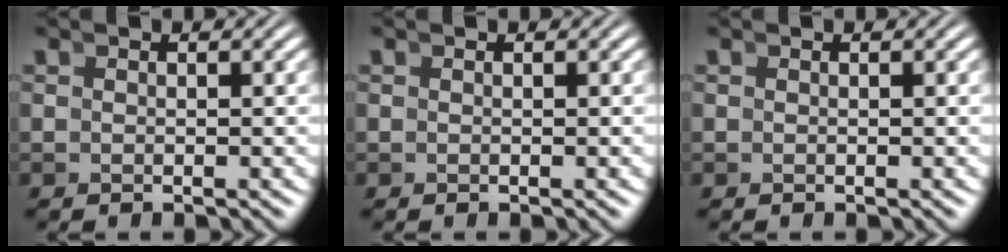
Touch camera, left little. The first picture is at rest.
{"total": 0.0}
{"total": 0.0}